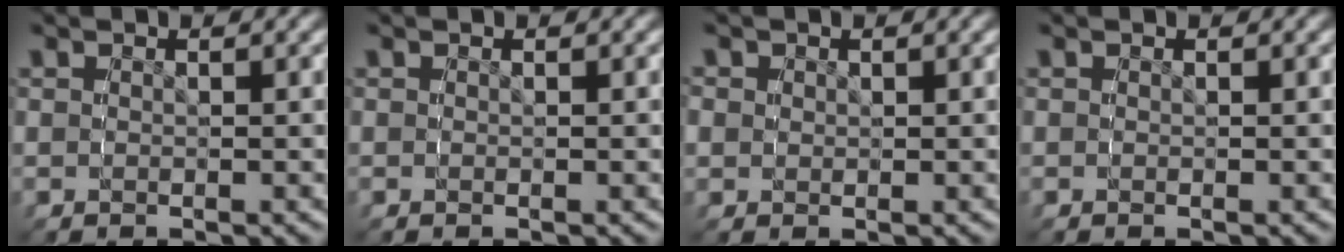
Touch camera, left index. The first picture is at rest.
{"total": 0.0}
{"total": 1.8, "force": [0.5, 1.7, 0.5], "torque": [-0.010, -0.007, 0.016]}
{"total": 0.0}